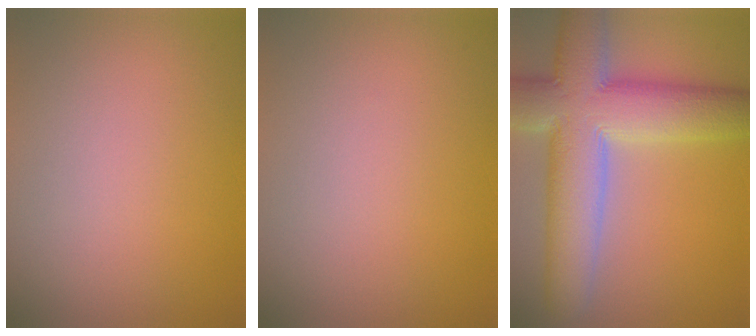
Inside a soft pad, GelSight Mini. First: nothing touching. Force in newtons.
{"total": 0.0}
{"total": 12.0, "press": 12.0, "slide": 1.0}